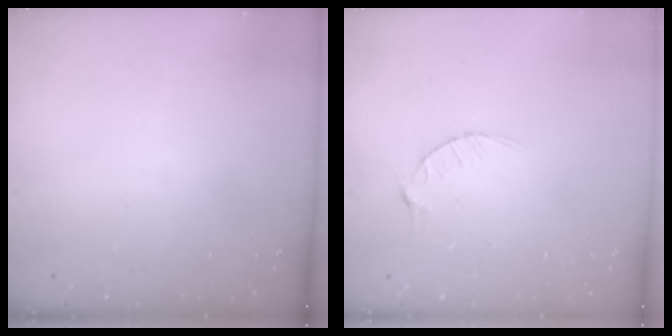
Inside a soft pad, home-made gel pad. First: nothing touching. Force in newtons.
{"total": 2.9, "press": 2.9, "slide": 0.4}